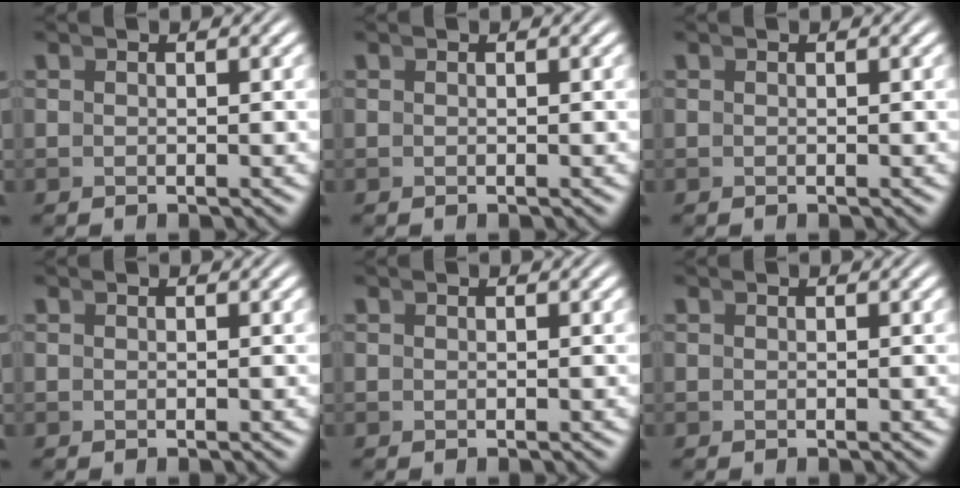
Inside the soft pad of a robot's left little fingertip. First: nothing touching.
{"total": 0.0}
{"total": 0.0}
{"total": 0.0}
{"total": 0.0}
{"total": 0.0}